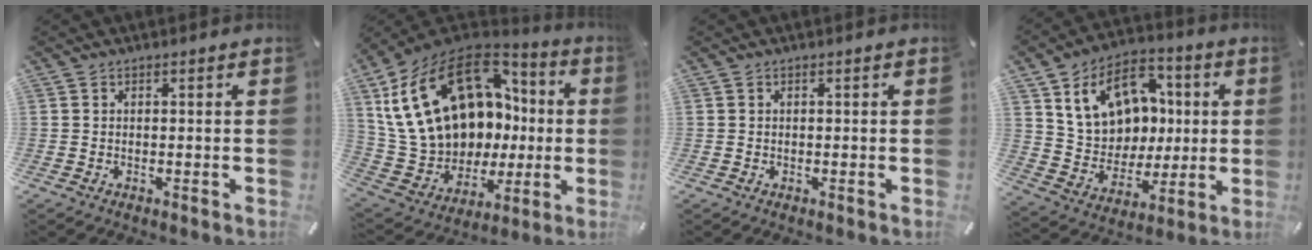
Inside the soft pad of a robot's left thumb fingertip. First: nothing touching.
{"total": 23.7, "force": [7.4, 17.1, 14.6], "torque": [-0.297, -0.046, 0.164]}
{"total": 0.0}
{"total": 16.2, "force": [4.9, 13.6, 7.3], "torque": [-0.121, -0.004, 0.105]}